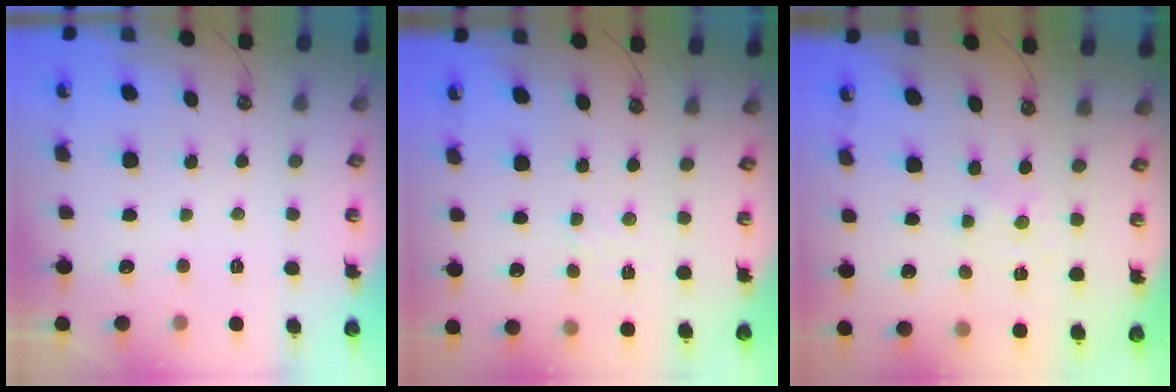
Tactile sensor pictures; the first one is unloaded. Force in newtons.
{"total": 2.1, "press": 2.1, "slide": 0.4}
{"total": 0.0}